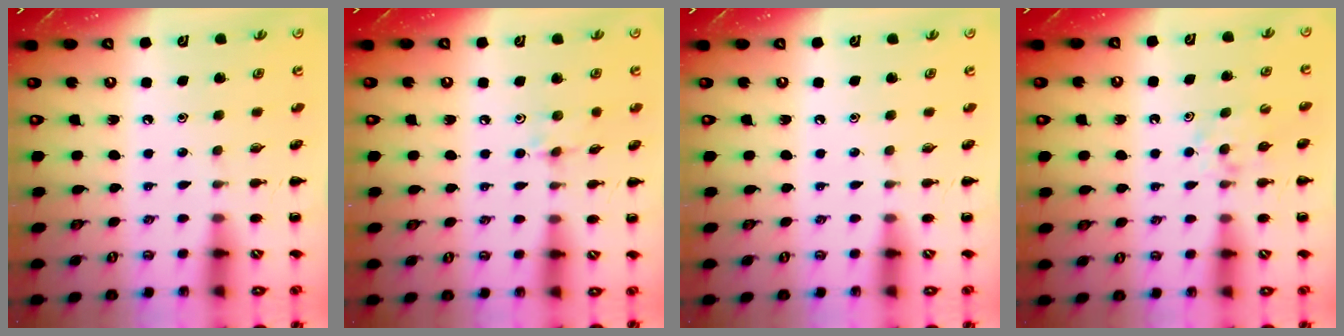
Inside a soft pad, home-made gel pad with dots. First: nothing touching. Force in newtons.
{"total": 6.8, "press": 6.5, "slide": 1.9}
{"total": 0.0}
{"total": 5.1, "press": 4.9, "slide": 1.4}